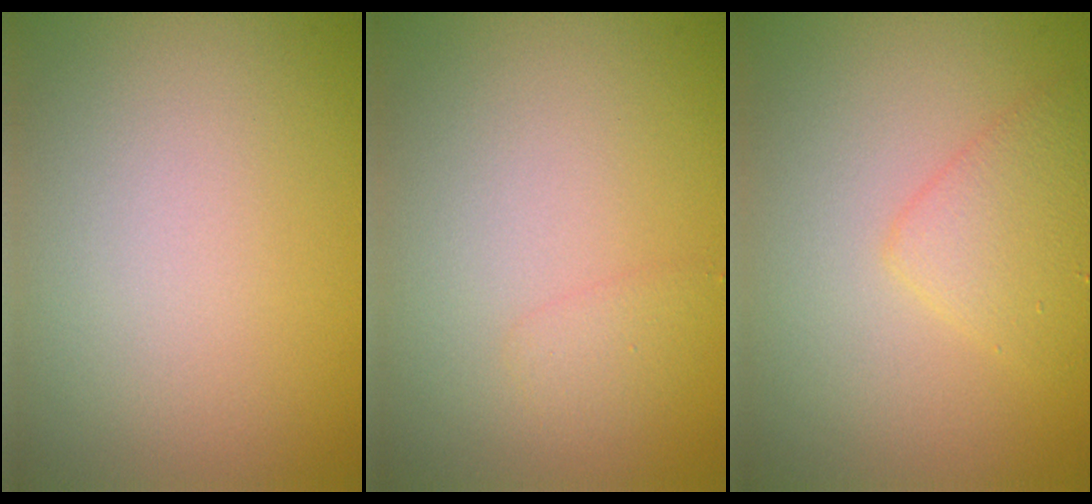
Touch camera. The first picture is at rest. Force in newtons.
{"total": 1.0, "press": 0.9, "slide": 0.1}
{"total": 2.6, "press": 2.6, "slide": 0.1}